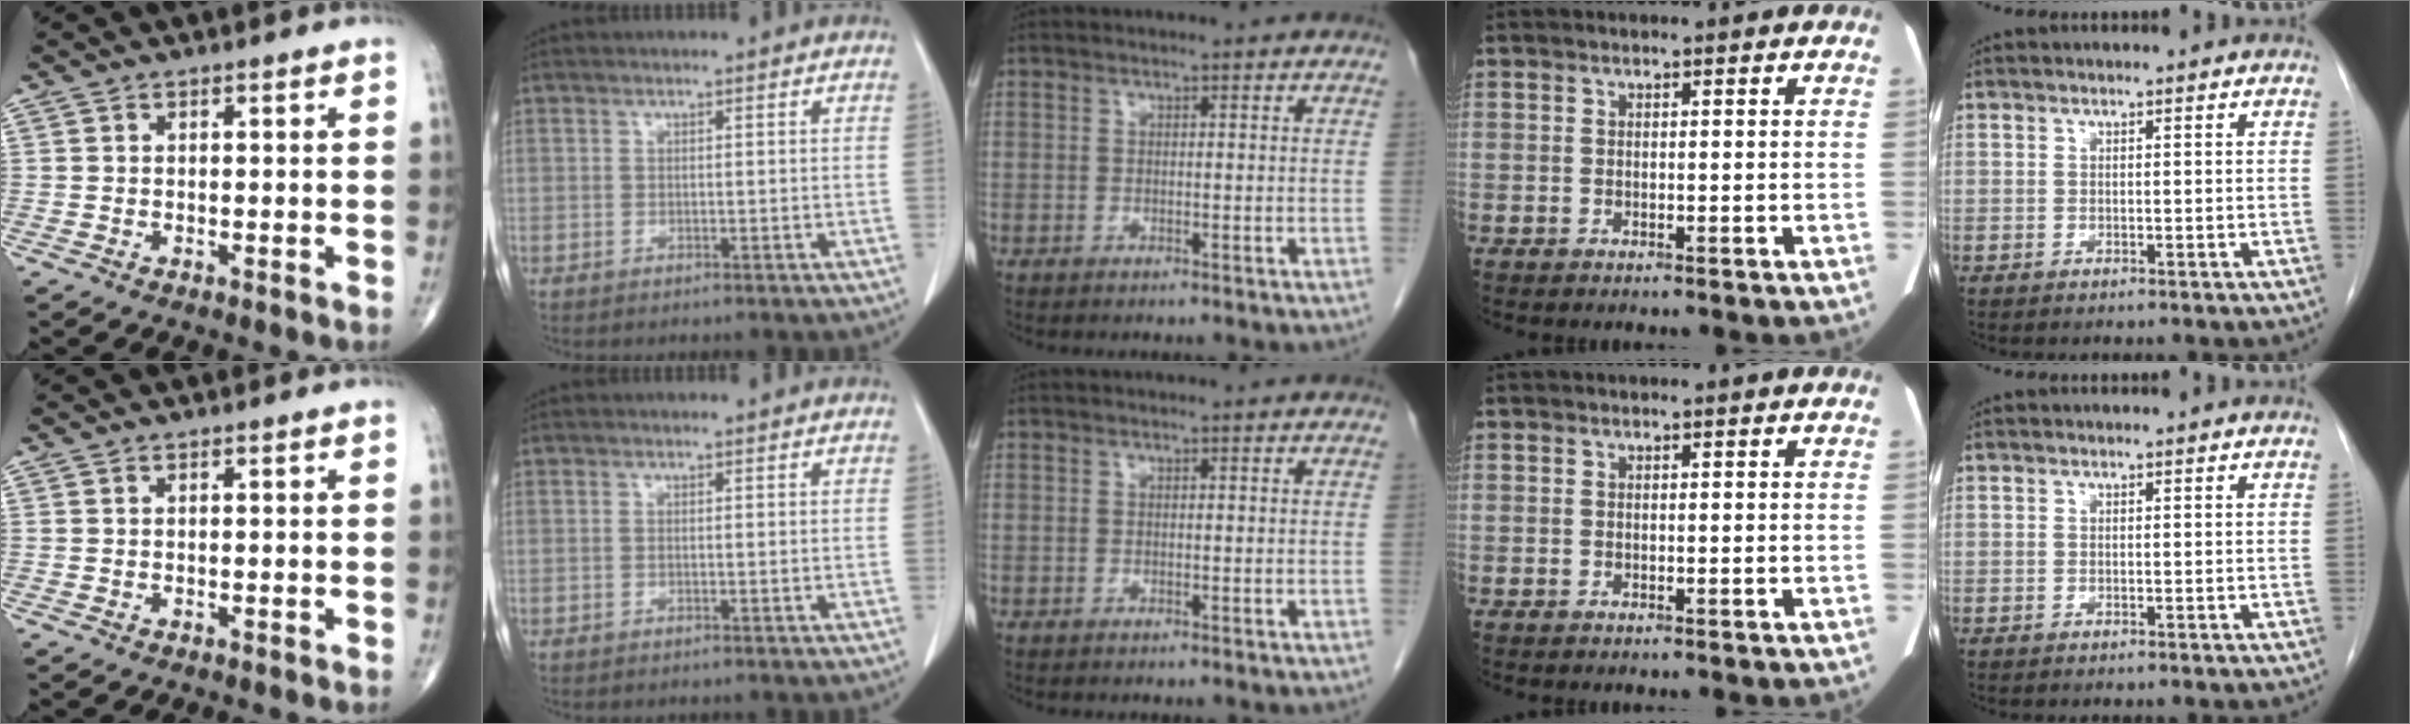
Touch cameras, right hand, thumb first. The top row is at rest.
{}